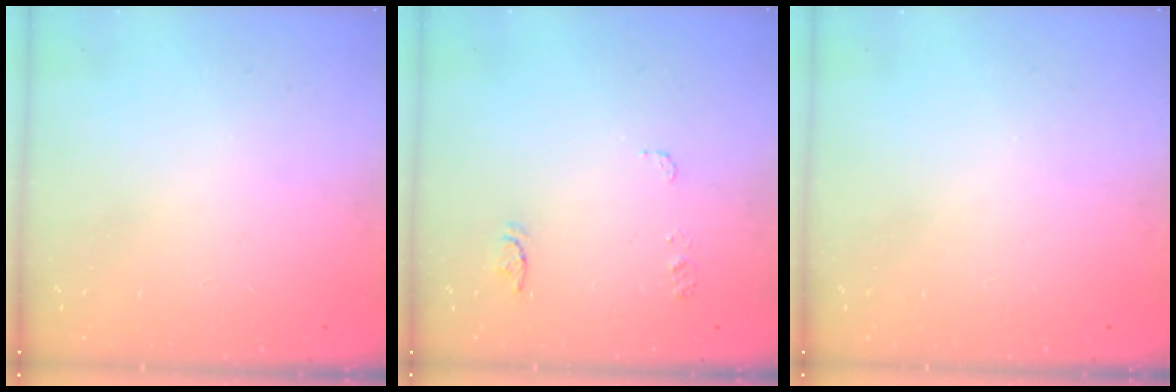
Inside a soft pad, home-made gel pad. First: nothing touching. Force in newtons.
{"total": 6.9, "press": 6.9, "slide": 0.5}
{"total": 0.0}